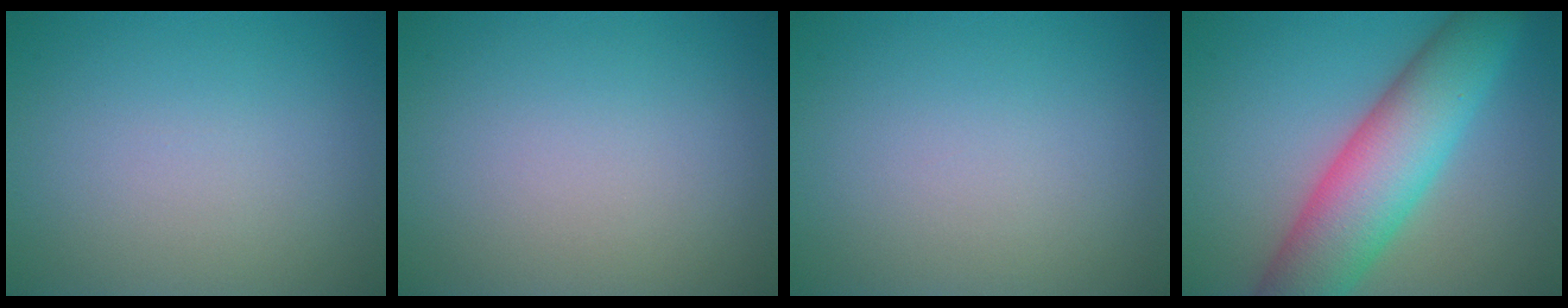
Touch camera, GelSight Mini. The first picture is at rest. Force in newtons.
{"total": 0.0}
{"total": 0.0}
{"total": 9.4, "press": 9.4, "slide": 0.2}